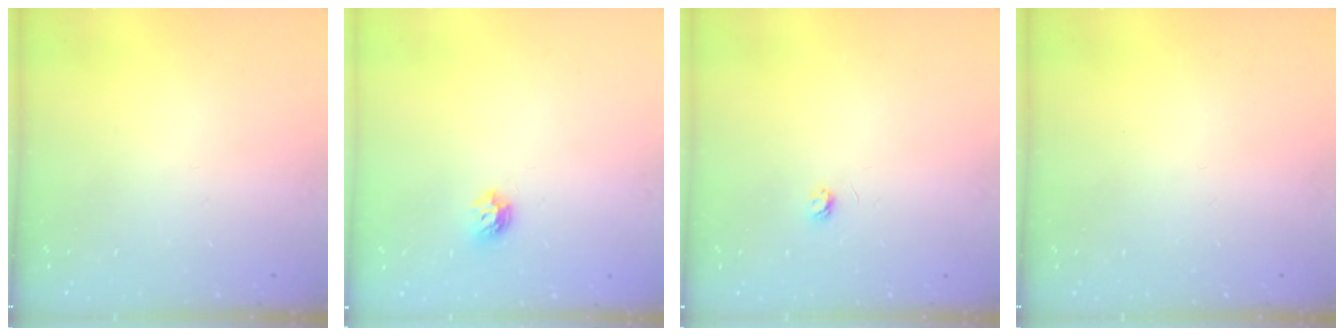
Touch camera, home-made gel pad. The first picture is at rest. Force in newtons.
{"total": 6.6, "press": 6.6, "slide": 1.0}
{"total": 2.9, "press": 2.9, "slide": 0.3}
{"total": 0.0}